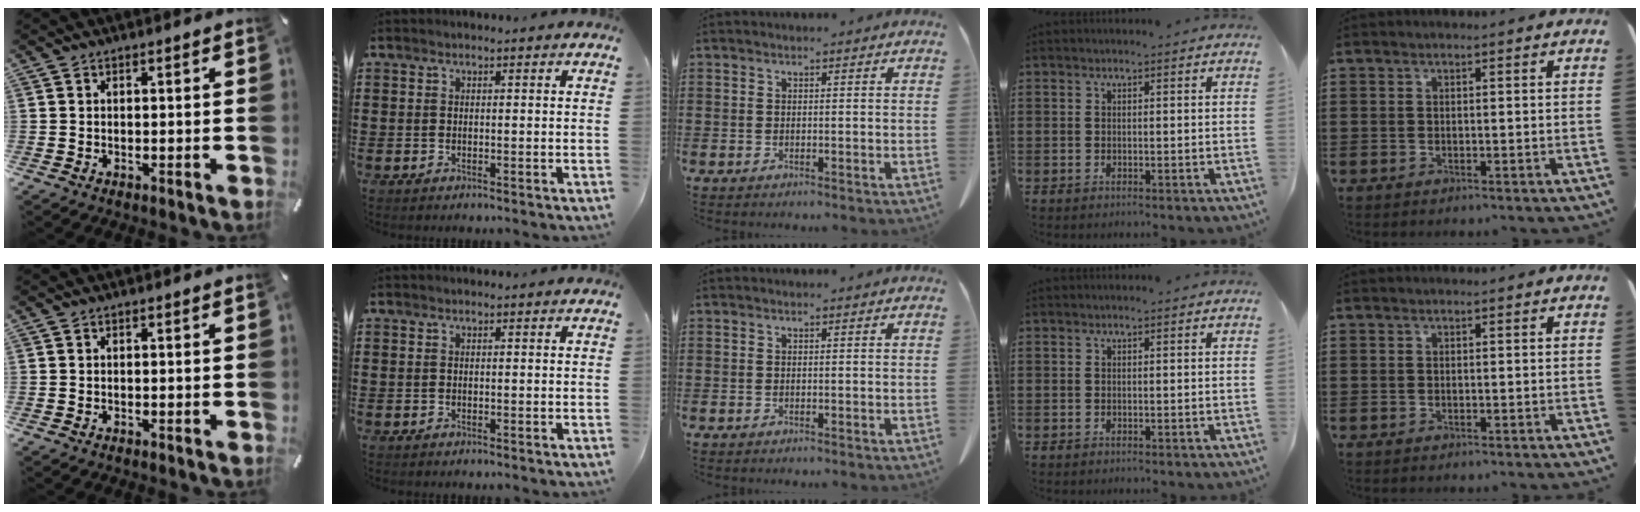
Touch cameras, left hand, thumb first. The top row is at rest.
{}